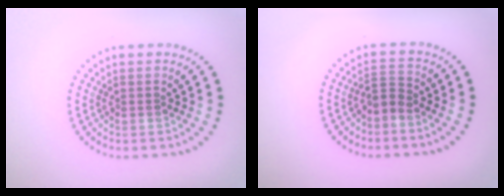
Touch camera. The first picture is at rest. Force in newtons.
{"total": 1.7, "press": 1.2, "slide": 1.2}